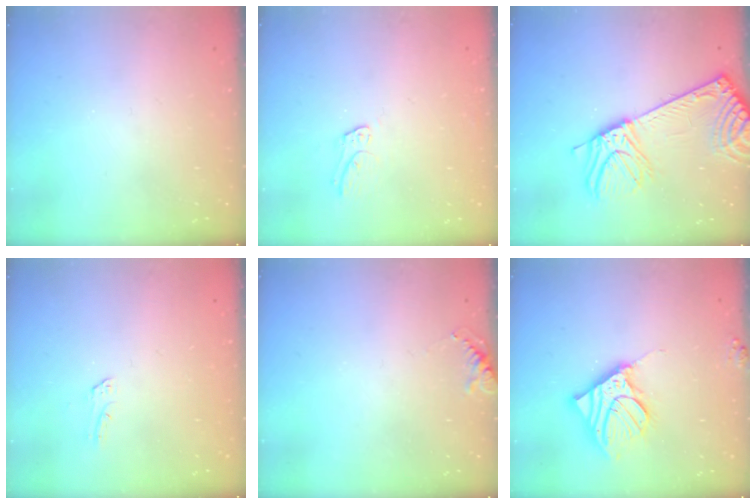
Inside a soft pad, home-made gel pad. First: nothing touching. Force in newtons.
{"total": 6.8, "press": 6.8, "slide": 0.4}
{"total": 18.3, "press": 17.8, "slide": 4.3}
{"total": 1.9, "press": 1.9, "slide": 0.1}
{"total": 5.2, "press": 5.2, "slide": 0.5}
{"total": 14.1, "press": 13.9, "slide": 2.6}